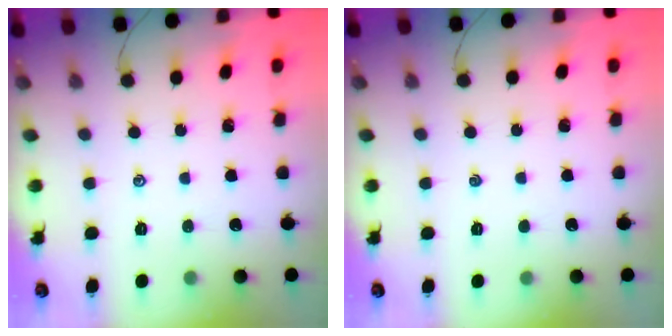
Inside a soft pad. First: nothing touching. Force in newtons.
{"total": 0.0}